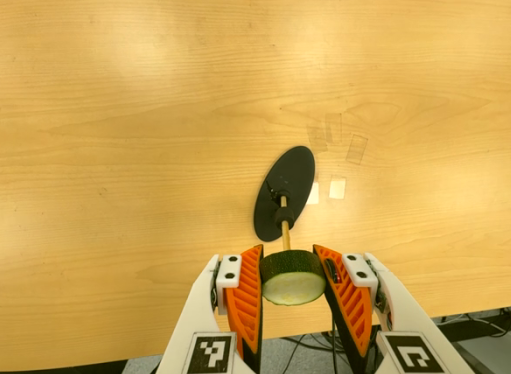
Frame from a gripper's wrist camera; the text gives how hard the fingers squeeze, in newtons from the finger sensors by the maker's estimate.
{"total": 10.1, "left": 8.8, "right": 11.4}